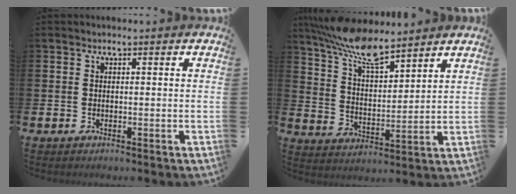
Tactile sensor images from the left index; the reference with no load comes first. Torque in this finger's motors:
{"motor_torque": [0.54, -0.99, 0.97, 0.21]}